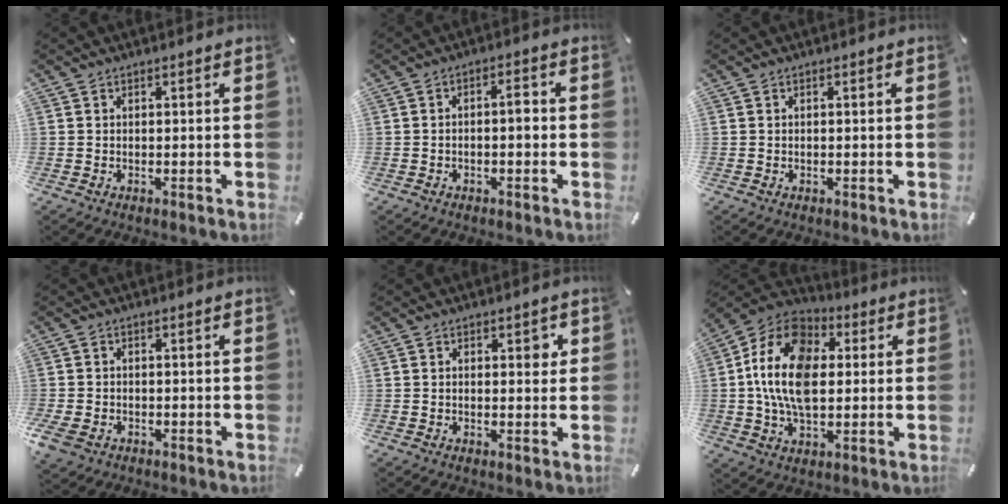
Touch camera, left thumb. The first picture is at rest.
{"total": 3.3, "force": [-0.6, 1.5, 2.9], "torque": [-0.053, 0.013, -0.014]}
{"total": 0.0}
{"total": 2.8, "force": [-1.5, 1.9, 1.4], "torque": [-0.043, -0.001, -0.033]}
{"total": 2.0, "force": [0.7, 1.0, 1.6], "torque": [-0.002, -0.007, 0.003]}
{"total": 17.7, "force": [1.3, 12.1, 12.8], "torque": [-0.274, 0.007, 0.020]}